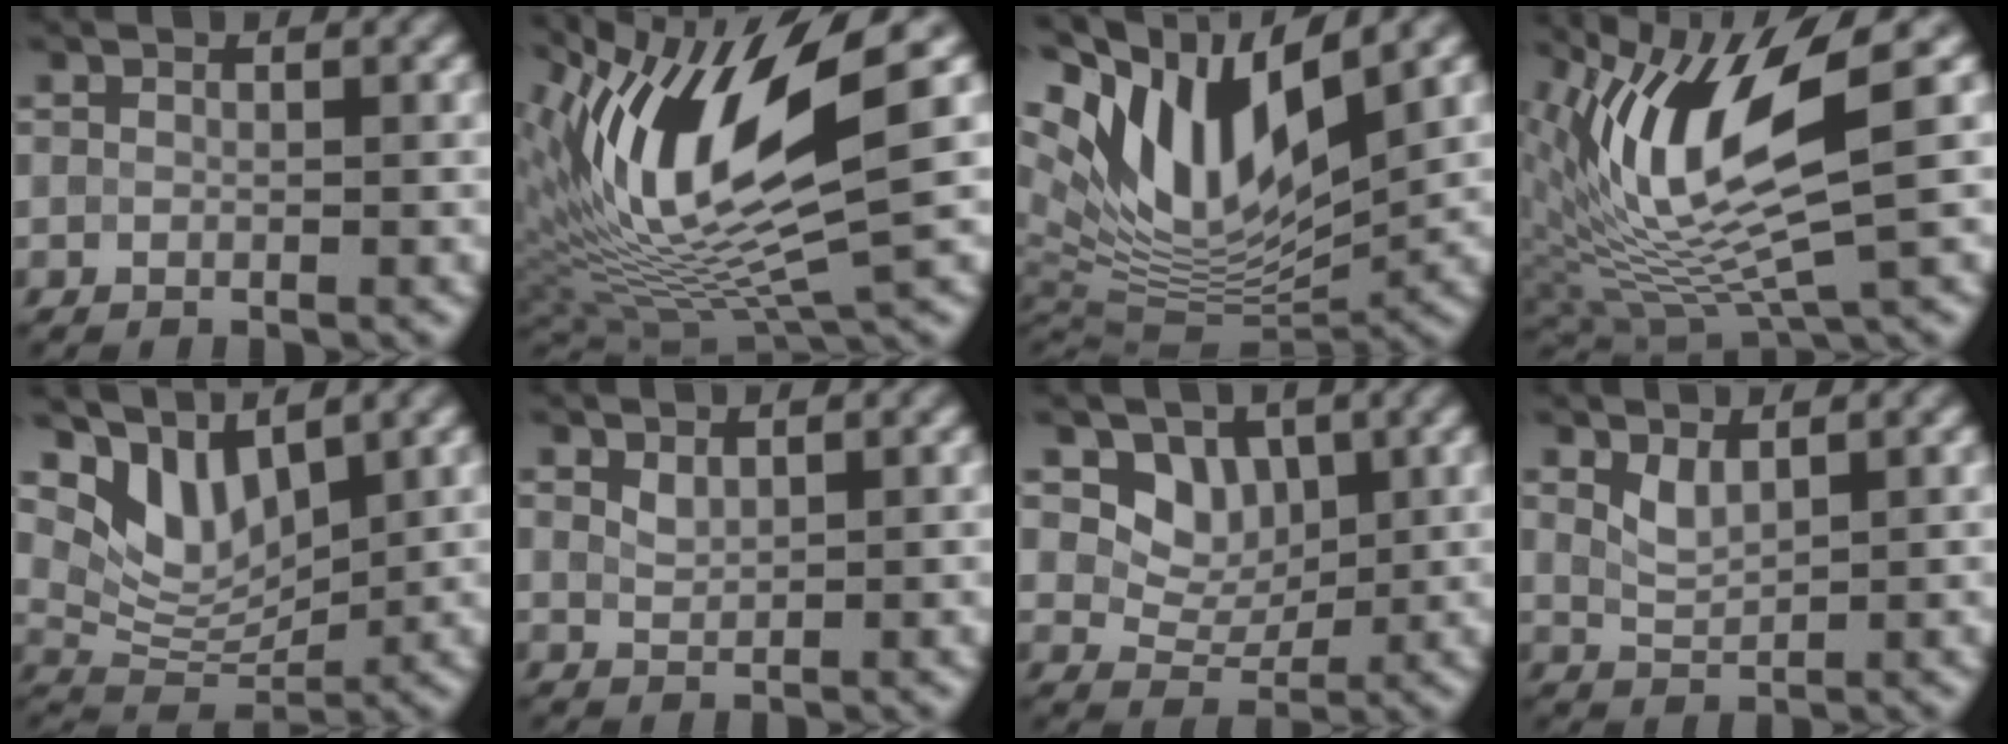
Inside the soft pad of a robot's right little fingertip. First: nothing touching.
{"total": 13.5, "force": [4.7, 4.0, 12.0], "torque": [-0.236, 0.008, 0.087]}
{"total": 13.5, "force": [5.8, 5.1, 11.0], "torque": [-0.207, 0.006, 0.103]}
{"total": 10.7, "force": [3.5, 2.9, 9.7], "torque": [-0.202, -0.002, 0.072]}
{"total": 4.7, "force": [3.5, 2.1, 2.3], "torque": [-0.057, -0.008, 0.063]}
{"total": 1.1, "force": [0.9, 0.4, 0.6], "torque": [-0.018, 0.001, 0.022]}
{"total": 3.7, "force": [1.6, 2.8, 1.8], "torque": [-0.031, -0.005, 0.021]}
{"total": 1.8, "force": [1.2, 0.6, 1.2], "torque": [-0.030, -0.002, 0.031]}